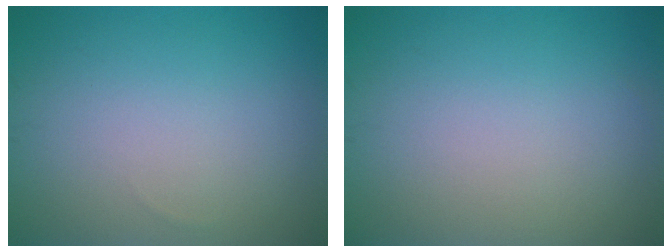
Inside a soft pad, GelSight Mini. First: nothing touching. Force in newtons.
{"total": 0.0}